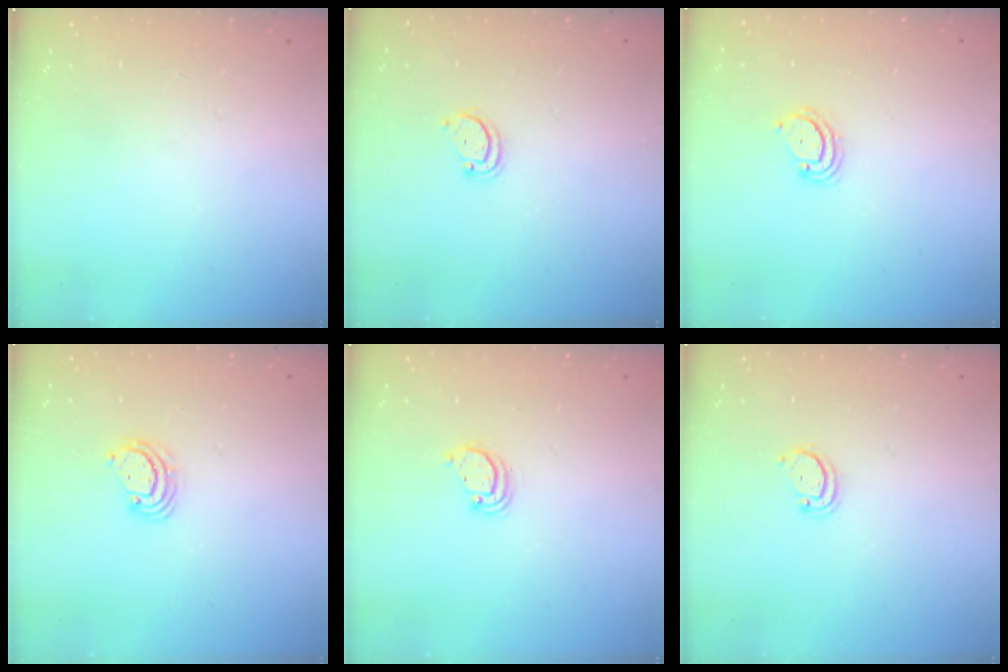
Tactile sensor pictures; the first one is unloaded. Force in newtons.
{"total": 2.2, "press": 2.2, "slide": 0.2}
{"total": 3.3, "press": 3.3, "slide": 0.3}
{"total": 2.8, "press": 2.8, "slide": 0.3}
{"total": 3.3, "press": 3.3, "slide": 0.3}
{"total": 2.2, "press": 2.2, "slide": 0.2}